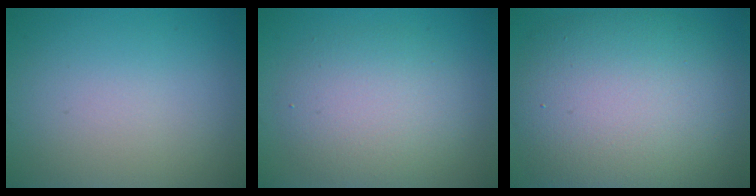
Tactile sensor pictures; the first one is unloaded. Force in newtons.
{"total": 4.8, "press": 4.8, "slide": 0.3}
{"total": 12.4, "press": 12.4, "slide": 0.5}